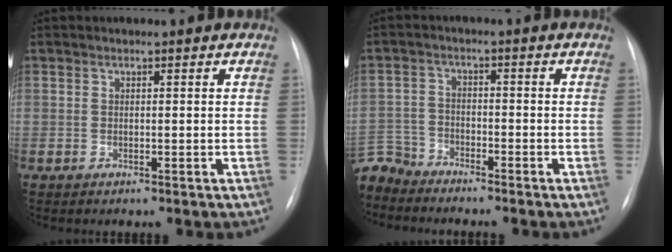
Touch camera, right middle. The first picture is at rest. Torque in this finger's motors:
{"motor_torque": [0.79, -0.84, 0.12, -0.01]}